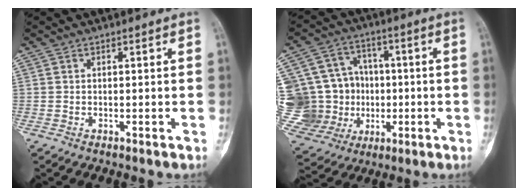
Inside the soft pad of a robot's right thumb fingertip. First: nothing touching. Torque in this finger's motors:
{"motor_torque": [0.01, 0.21, 0.15, 0.21, -0.02]}